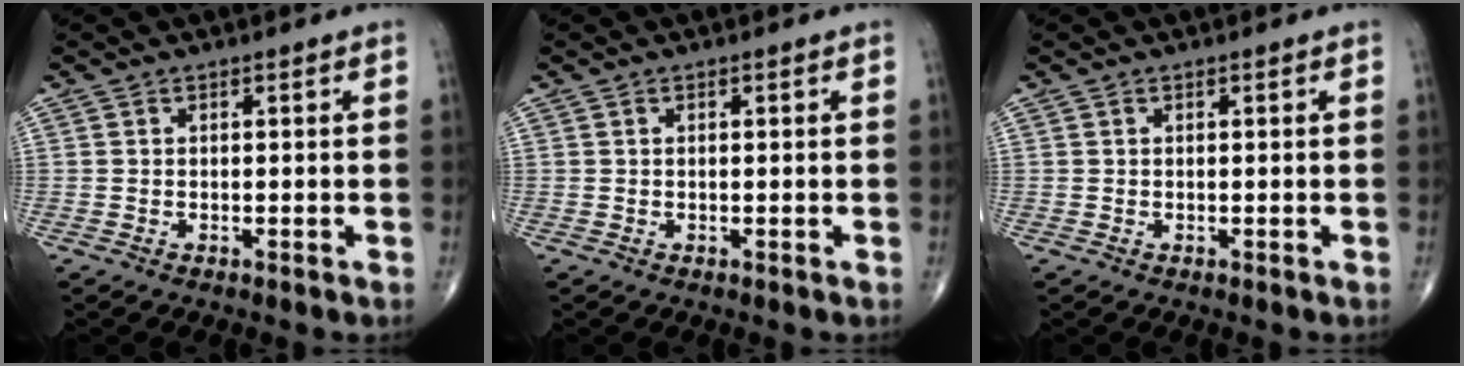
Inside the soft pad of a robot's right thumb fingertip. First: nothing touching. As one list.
[{"total": 0.0}, {"total": 0.0}]